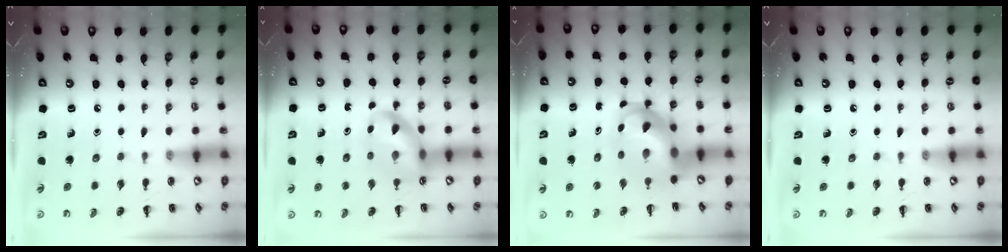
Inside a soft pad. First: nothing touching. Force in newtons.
{"total": 11.1, "press": 10.7, "slide": 2.9}
{"total": 9.9, "press": 9.6, "slide": 2.7}
{"total": 0.0}